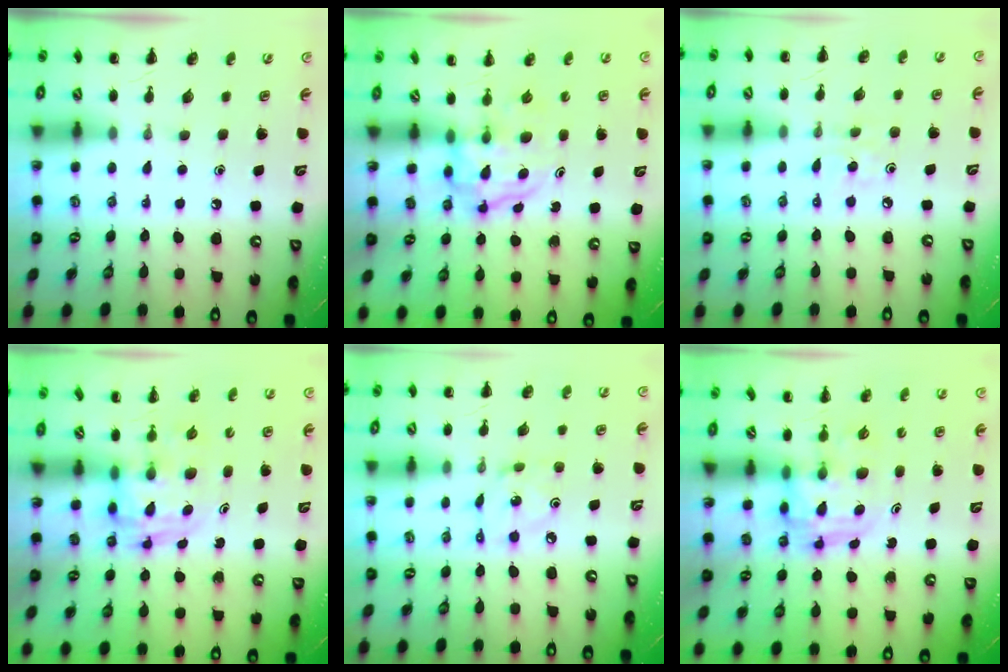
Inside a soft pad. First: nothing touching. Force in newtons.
{"total": 3.8, "press": 3.8, "slide": 0.4}
{"total": 2.2, "press": 2.1, "slide": 0.6}
{"total": 3.6, "press": 3.6, "slide": 0.6}
{"total": 2.4, "press": 2.4, "slide": 0.4}
{"total": 3.6, "press": 3.5, "slide": 0.6}